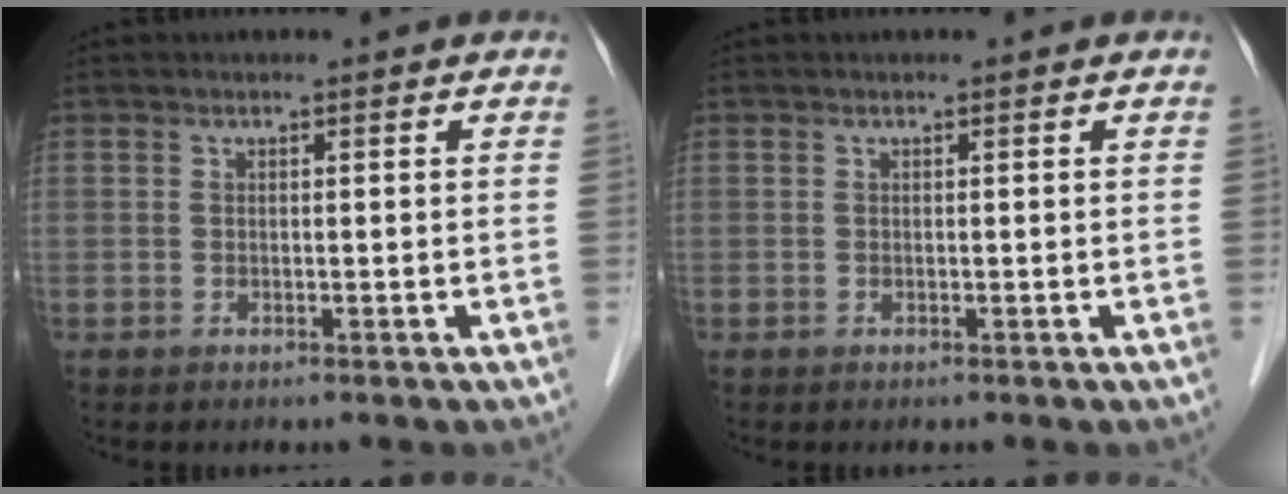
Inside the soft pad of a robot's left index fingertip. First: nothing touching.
{"total": 0.0}